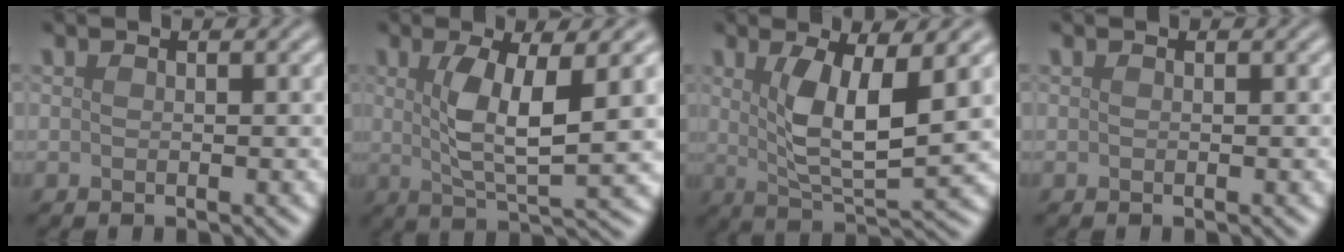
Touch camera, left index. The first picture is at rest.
{"total": 7.6, "force": [1.4, 1.8, 7.2], "torque": [-0.131, -0.009, 0.028]}
{"total": 6.9, "force": [1.6, 1.8, 6.5], "torque": [-0.125, -0.013, 0.032]}
{"total": 0.0}